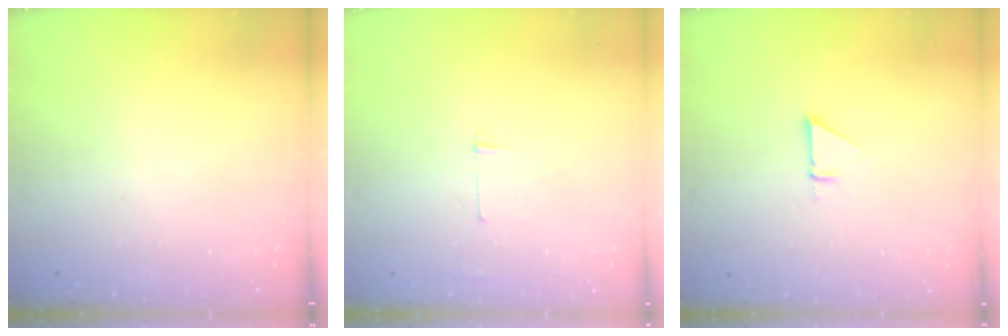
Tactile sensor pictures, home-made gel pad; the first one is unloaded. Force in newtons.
{"total": 2.7, "press": 2.7, "slide": 0.3}
{"total": 1.4, "press": 1.4, "slide": 0.0}